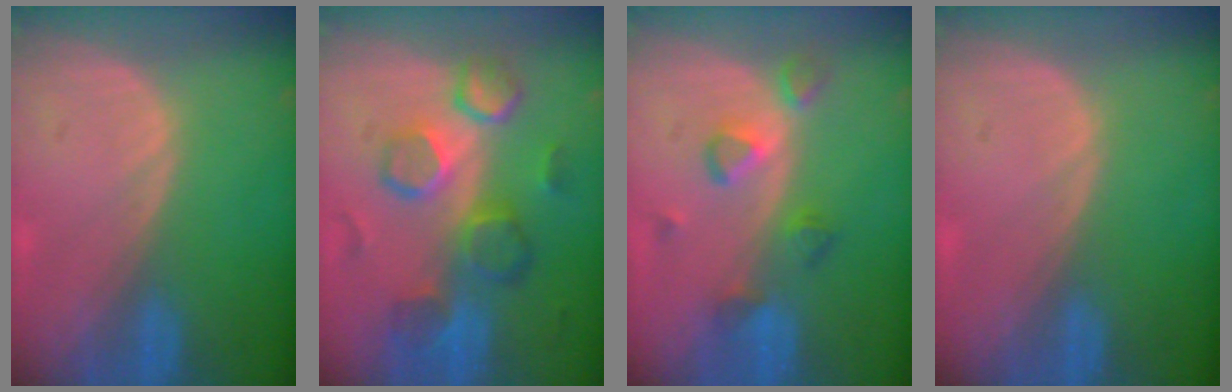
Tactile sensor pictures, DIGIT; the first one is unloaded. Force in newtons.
{"total": 10.2, "press": 9.1, "slide": 4.6}
{"total": 4.8, "press": 4.8, "slide": 0.7}
{"total": 0.0}